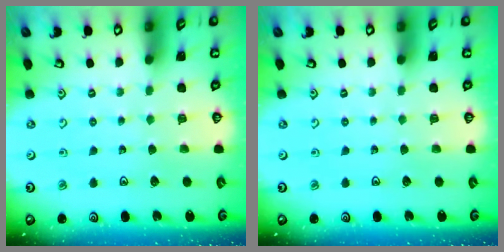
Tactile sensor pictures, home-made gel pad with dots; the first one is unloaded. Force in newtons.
{"total": 0.0}